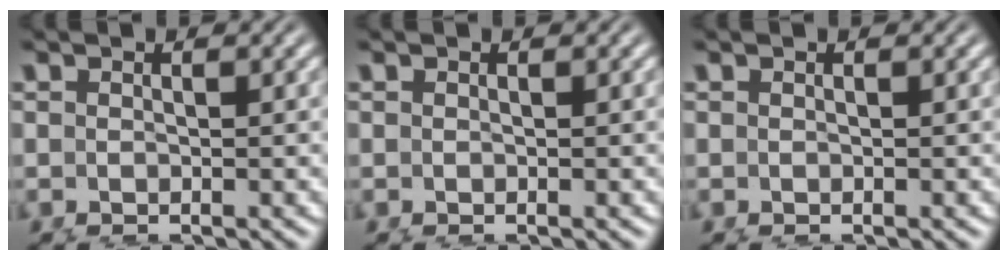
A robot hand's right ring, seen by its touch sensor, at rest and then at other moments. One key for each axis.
{"total": 0.0}
{"total": 0.0}